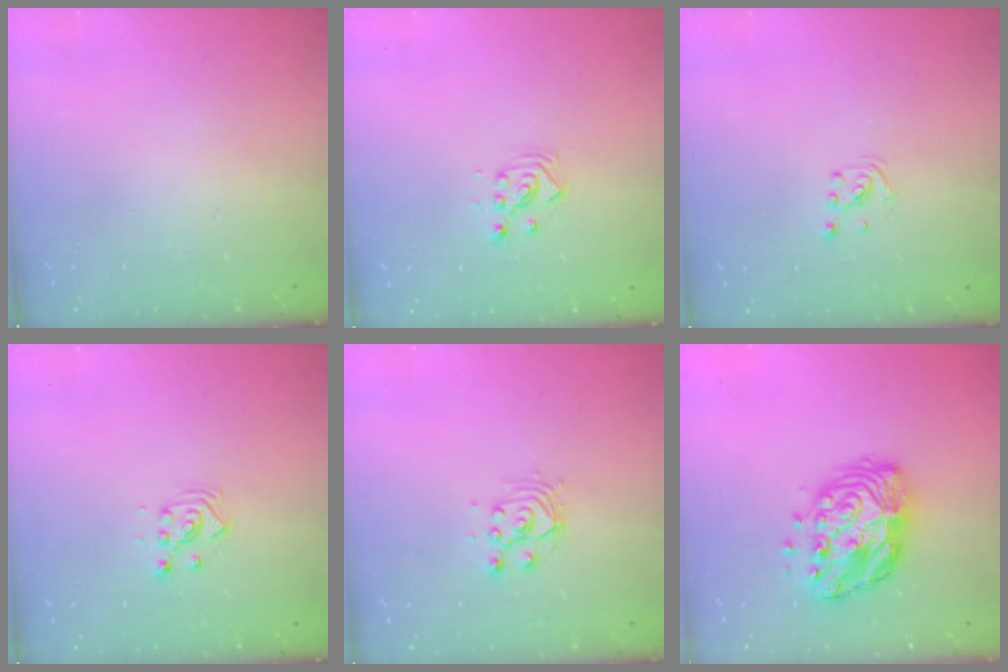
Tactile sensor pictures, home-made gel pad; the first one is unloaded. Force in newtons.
{"total": 2.9, "press": 2.9, "slide": 0.3}
{"total": 2.0, "press": 2.0, "slide": 0.6}
{"total": 2.9, "press": 2.9, "slide": 0.3}
{"total": 3.4, "press": 3.4, "slide": 0.2}
{"total": 12.7, "press": 12.7, "slide": 0.6}